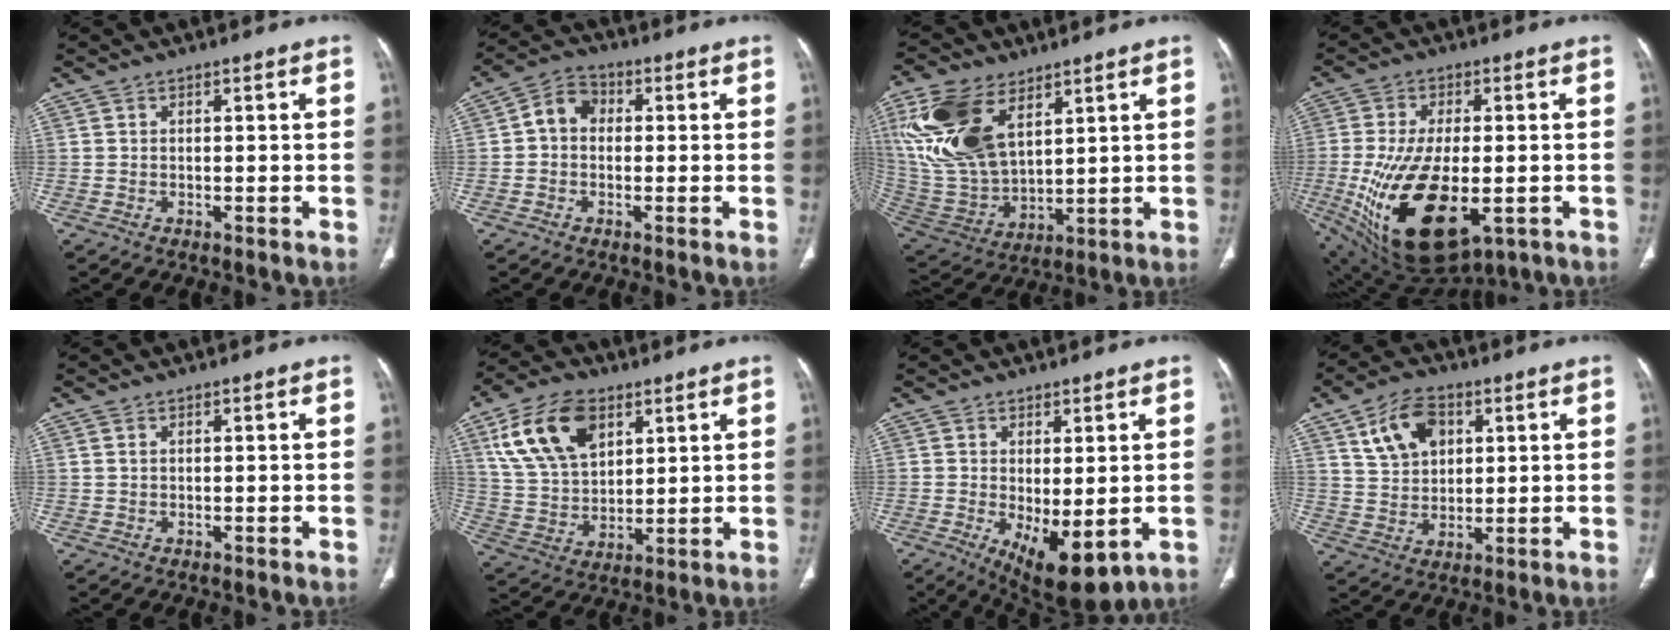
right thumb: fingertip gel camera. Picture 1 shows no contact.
{"total": 5.7, "force": [0.1, 4.5, 3.4], "torque": [-0.046, 0.018, -0.010]}
{"total": 20.4, "force": [9.3, 11.4, 14.2], "torque": [-0.291, -0.033, 0.193]}
{"total": 20.5, "force": [-5.0, 10.1, 17.1], "torque": [-0.327, -0.014, -0.056]}
{"total": 0.6, "force": [0.3, 0.3, 0.4], "torque": [-0.009, 0.007, 0.007]}
{"total": 16.1, "force": [7.4, 9.7, 10.5], "torque": [-0.175, -0.018, 0.147]}
{"total": 9.8, "force": [-2.0, 4.1, 8.6], "torque": [-0.127, -0.017, -0.010]}
{"total": 10.2, "force": [4.2, 6.8, 6.3], "torque": [-0.092, -0.008, 0.081]}